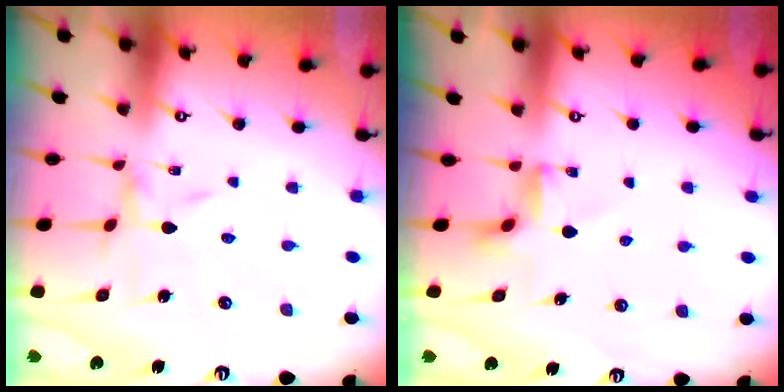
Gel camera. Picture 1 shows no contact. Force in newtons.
{"total": 3.6, "press": 3.2, "slide": 1.6}